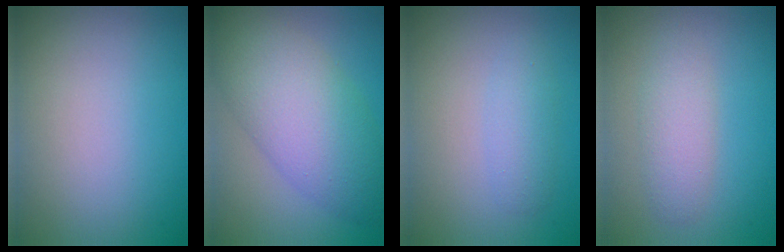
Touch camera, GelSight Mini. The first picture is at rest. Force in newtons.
{"total": 8.1, "press": 8.1, "slide": 0.3}
{"total": 1.7, "press": 1.7, "slide": 0.0}
{"total": 2.6, "press": 2.6, "slide": 0.2}